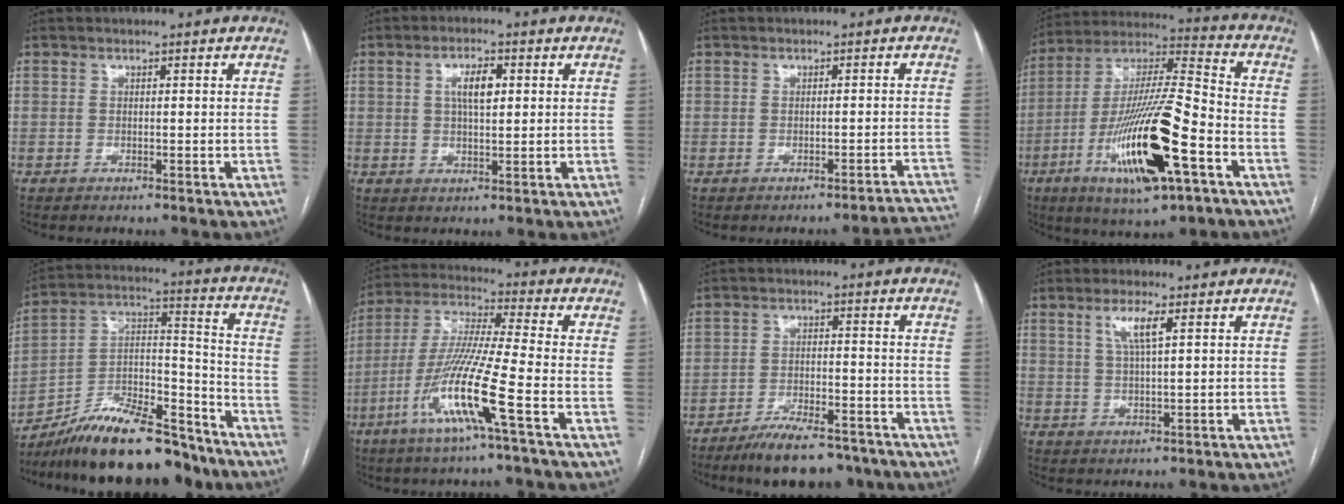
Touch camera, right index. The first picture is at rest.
{"total": 4.7, "force": [1.1, 1.7, 4.3], "torque": [-0.078, 0.008, 0.021]}
{"total": 1.9, "force": [-1.6, 0.5, 0.8], "torque": [-0.002, 0.004, -0.017]}
{"total": 22.3, "force": [-8.7, 3.7, 20.2], "torque": [-0.388, -0.021, -0.147]}
{"total": 20.9, "force": [-17.5, 5.2, 10.3], "torque": [-0.178, 0.028, -0.298]}
{"total": 14.8, "force": [-6.2, -0.6, 13.4], "torque": [-0.279, -0.014, -0.123]}
{"total": 12.0, "force": [-9.6, 3.9, 6.0], "torque": [-0.084, 0.001, -0.147]}
{"total": 4.5, "force": [1.8, 0.5, 4.1], "torque": [-0.084, 0.003, 0.038]}